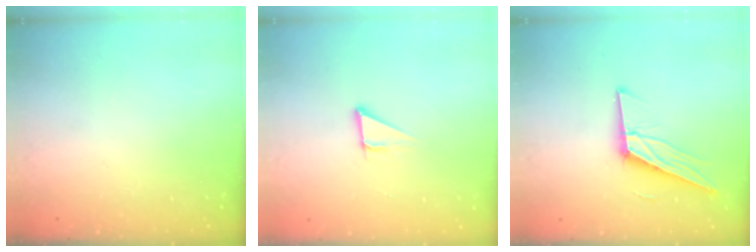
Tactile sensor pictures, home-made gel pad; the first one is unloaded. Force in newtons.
{"total": 2.8, "press": 2.8, "slide": 0.2}
{"total": 12.7, "press": 12.6, "slide": 1.2}